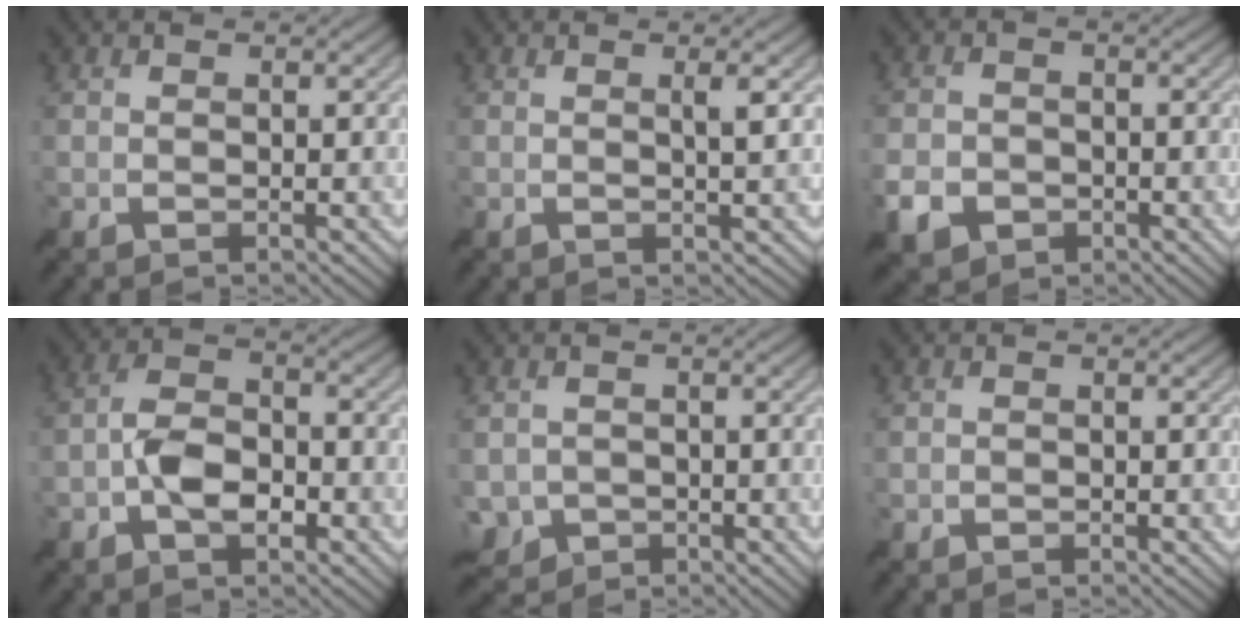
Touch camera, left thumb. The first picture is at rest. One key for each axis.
{"total": 2.3, "fx": 0.6, "fy": 0.0, "fz": 2.2, "tx": -0.041, "ty": 0.008, "tz": 0.005}
{"total": 4.3, "fx": -2.3, "fy": 3.0, "fz": 2.1, "tx": -0.054, "ty": -0.007, "tz": -0.049}
{"total": 6.0, "fx": -2.3, "fy": 2.7, "fz": 4.8, "tx": -0.091, "ty": 0.011, "tz": -0.052}
{"total": 3.4, "fx": -1.2, "fy": 3.1, "fz": 0.7, "tx": -0.026, "ty": -0.017, "tz": -0.029}
{"total": 0.5, "fx": -0.4, "fy": 0.4, "fz": -0.1, "tx": 0.007, "ty": -0.002, "tz": -0.005}